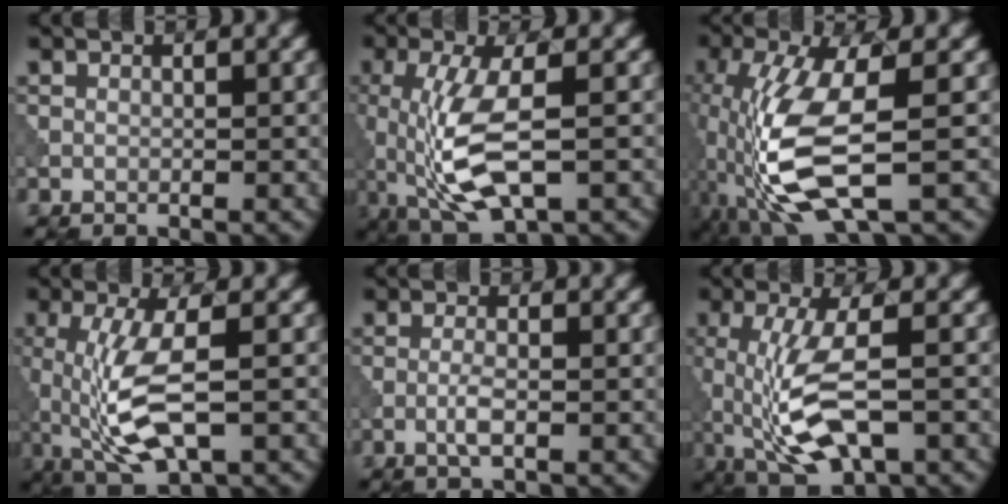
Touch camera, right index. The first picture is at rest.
{"total": 7.2, "force": [-1.0, 2.5, 6.6], "torque": [-0.148, -0.007, -0.016]}
{"total": 9.1, "force": [-2.6, 2.8, 8.3], "torque": [-0.195, -0.005, -0.050]}
{"total": 6.6, "force": [-0.7, 2.0, 6.3], "torque": [-0.137, -0.010, -0.008]}
{"total": 1.7, "force": [-0.5, 0.4, 1.6], "torque": [-0.036, 0.000, -0.013]}
{"total": 7.2, "force": [-1.1, 2.5, 6.7], "torque": [-0.145, -0.007, -0.019]}